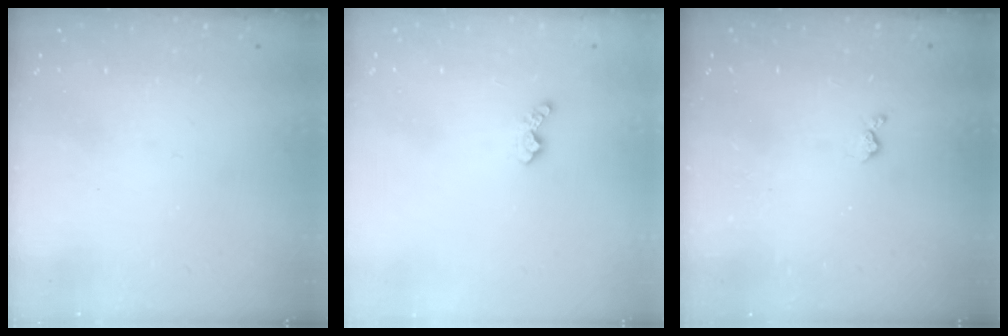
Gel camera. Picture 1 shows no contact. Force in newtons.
{"total": 4.0, "press": 3.9, "slide": 0.4}
{"total": 3.4, "press": 3.4, "slide": 0.5}